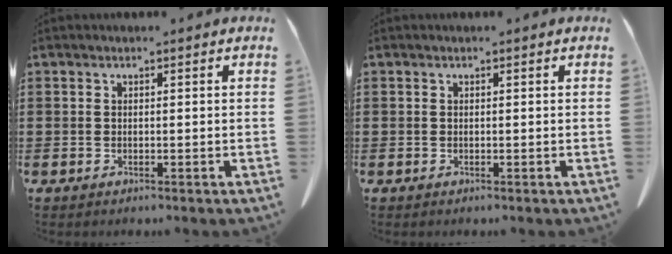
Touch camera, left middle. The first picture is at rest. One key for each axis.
{"total": 0.0}